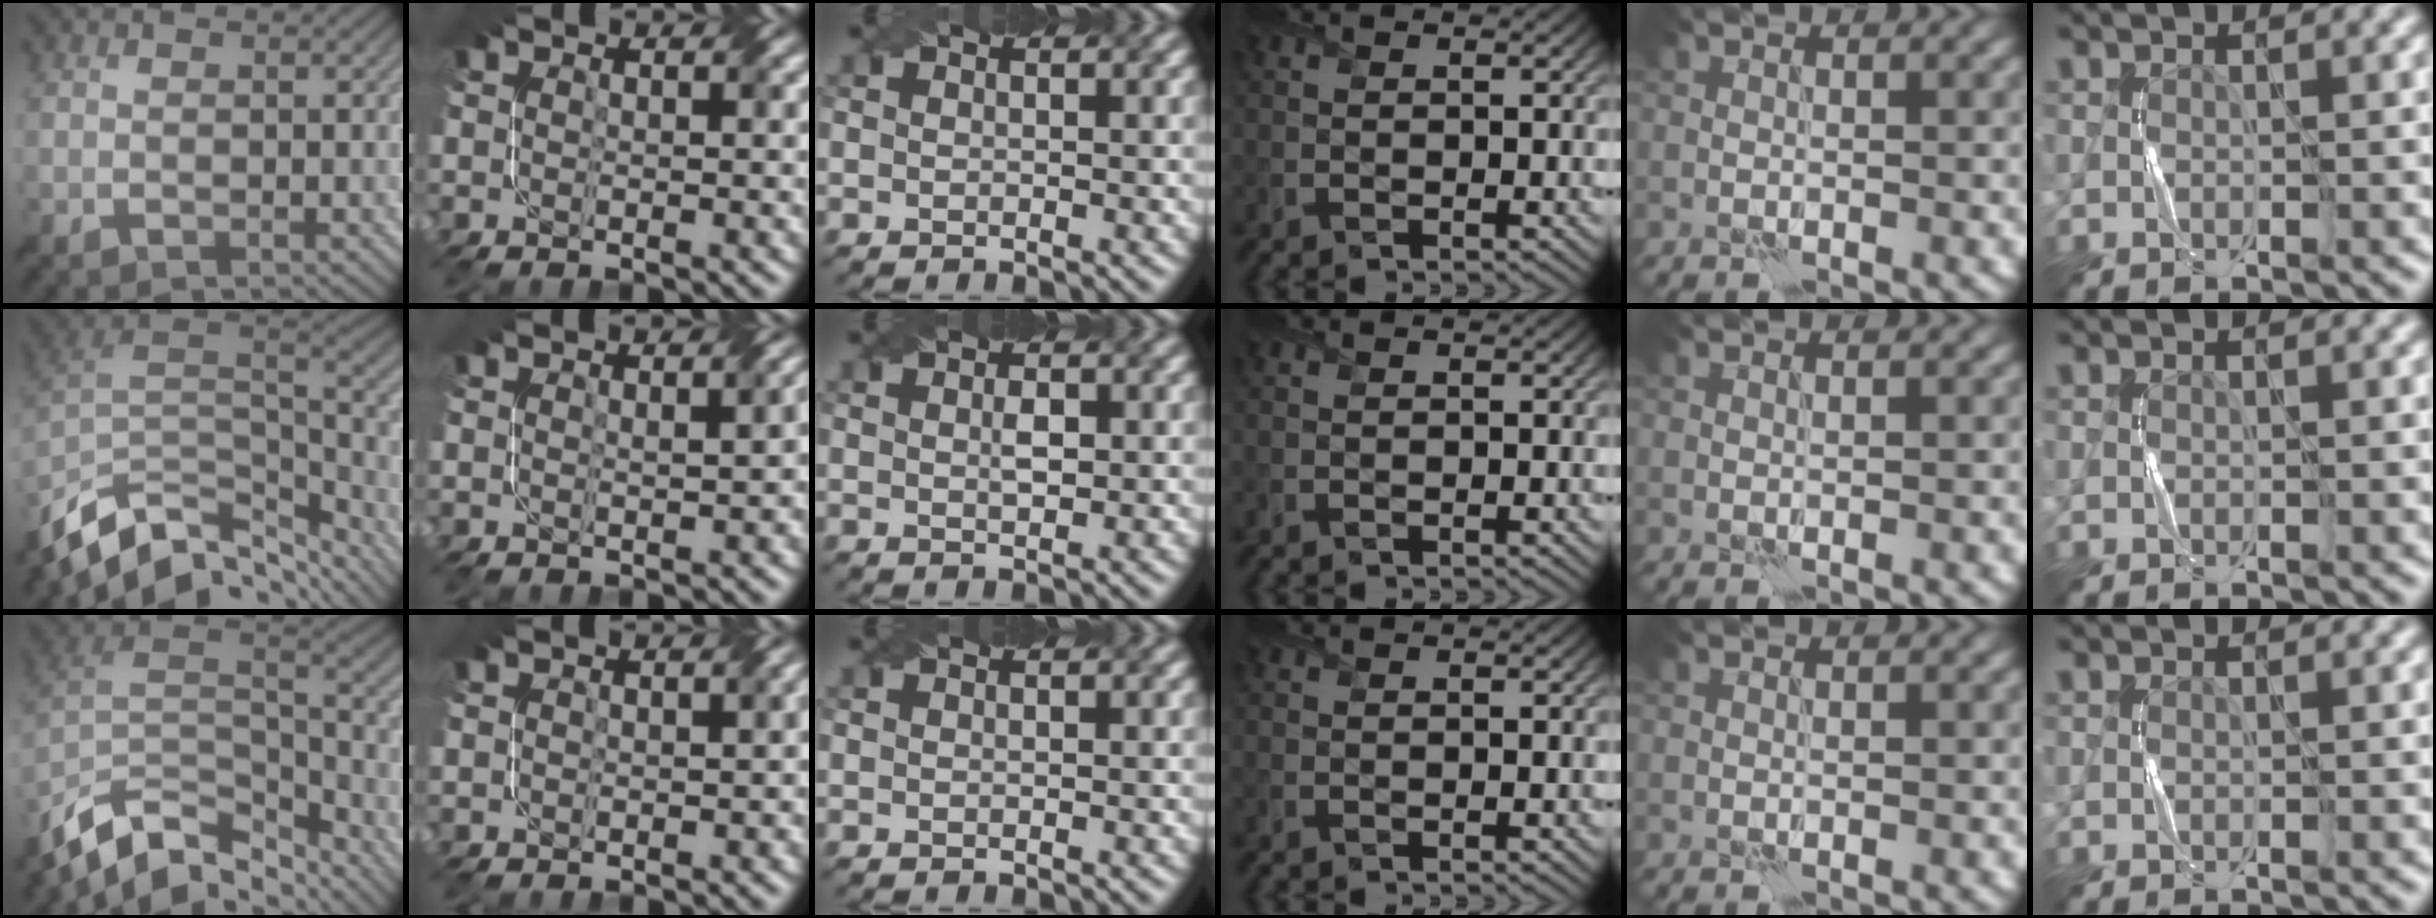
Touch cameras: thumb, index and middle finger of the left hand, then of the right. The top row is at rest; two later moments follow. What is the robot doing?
{"motion": "twist", "object": "screw"}